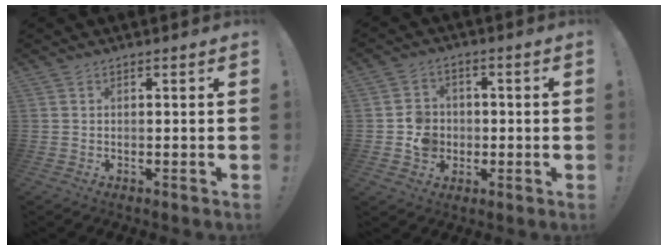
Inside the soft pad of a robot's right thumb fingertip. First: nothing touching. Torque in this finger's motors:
{"motor_torque": [0.08, 0.02, 0.48, -0.24, 0.01]}